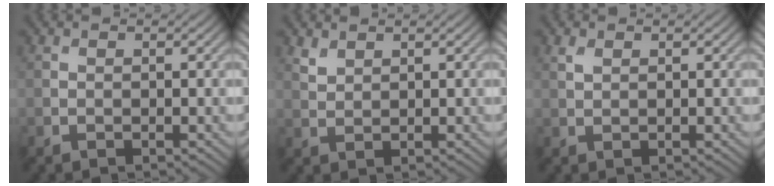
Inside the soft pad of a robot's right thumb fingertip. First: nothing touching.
{"total": 1.7, "force": [1.4, 0.7, 0.6], "torque": [-0.022, -0.001, 0.036]}
{"total": 1.1, "force": [0.7, 0.6, 0.7], "torque": [-0.022, 0.001, 0.015]}